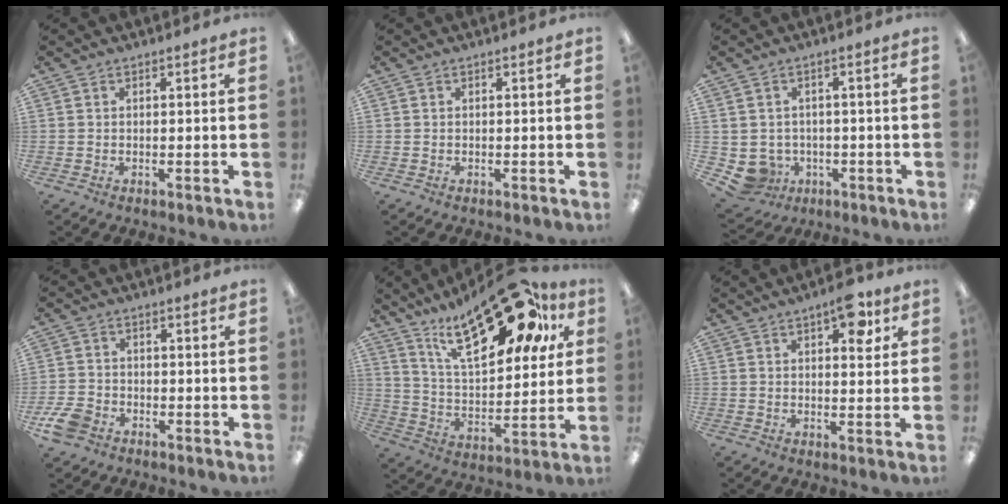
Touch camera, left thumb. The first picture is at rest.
{"total": 0.0}
{"total": 4.7, "force": [-1.2, 4.5, 0.6], "torque": [-0.035, 0.002, -0.016]}
{"total": 6.1, "force": [-3.9, 4.0, 2.5], "torque": [-0.055, 0.016, -0.073]}
{"total": 26.8, "force": [17.0, 10.9, 17.6], "torque": [-0.266, -0.095, 0.281]}
{"total": 7.8, "force": [4.0, 3.5, 5.7], "torque": [-0.060, -0.020, 0.061]}